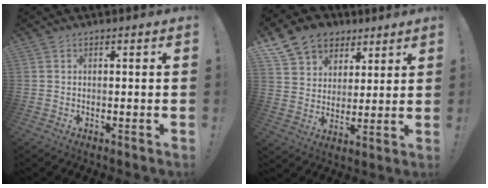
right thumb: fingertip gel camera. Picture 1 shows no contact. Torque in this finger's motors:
{"motor_torque": [0.93, 0.95, 0.62, 0.60, 0.01]}